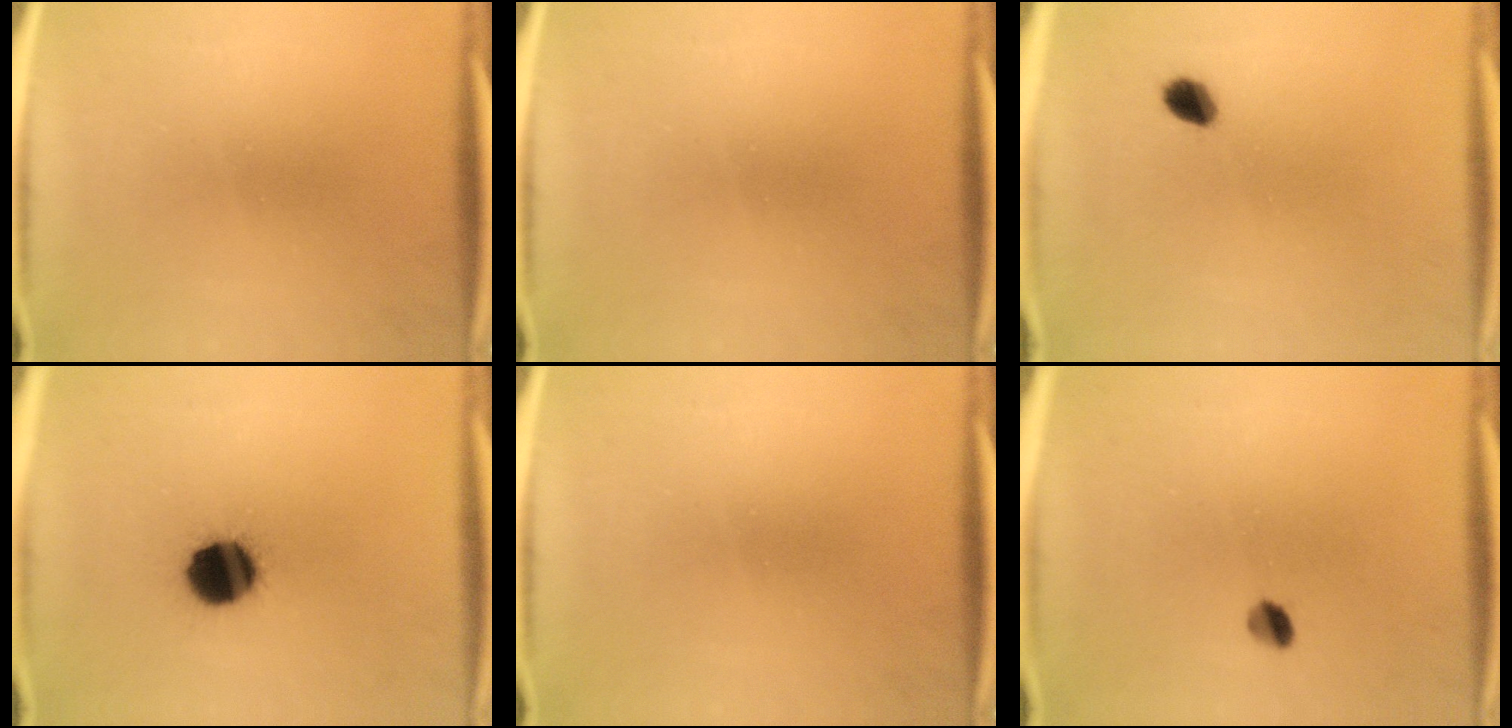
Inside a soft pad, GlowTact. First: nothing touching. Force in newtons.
{"total": 0.0}
{"total": 2.9}
{"total": 12.1}
{"total": 0.0}
{"total": 2.5}